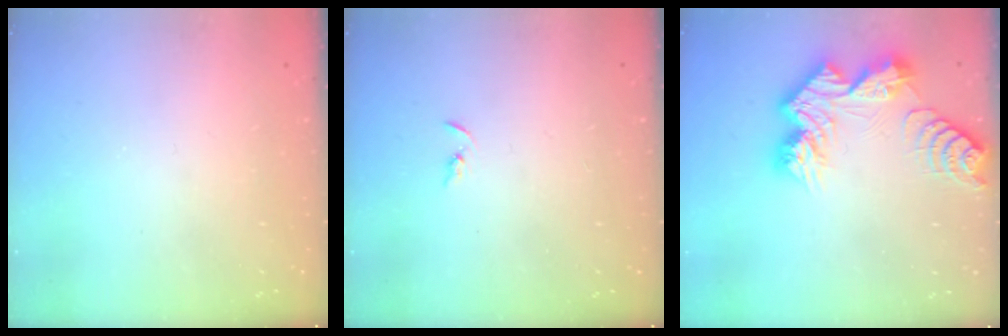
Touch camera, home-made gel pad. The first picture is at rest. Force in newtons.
{"total": 2.4, "press": 2.3, "slide": 0.2}
{"total": 13.3, "press": 13.3, "slide": 1.3}